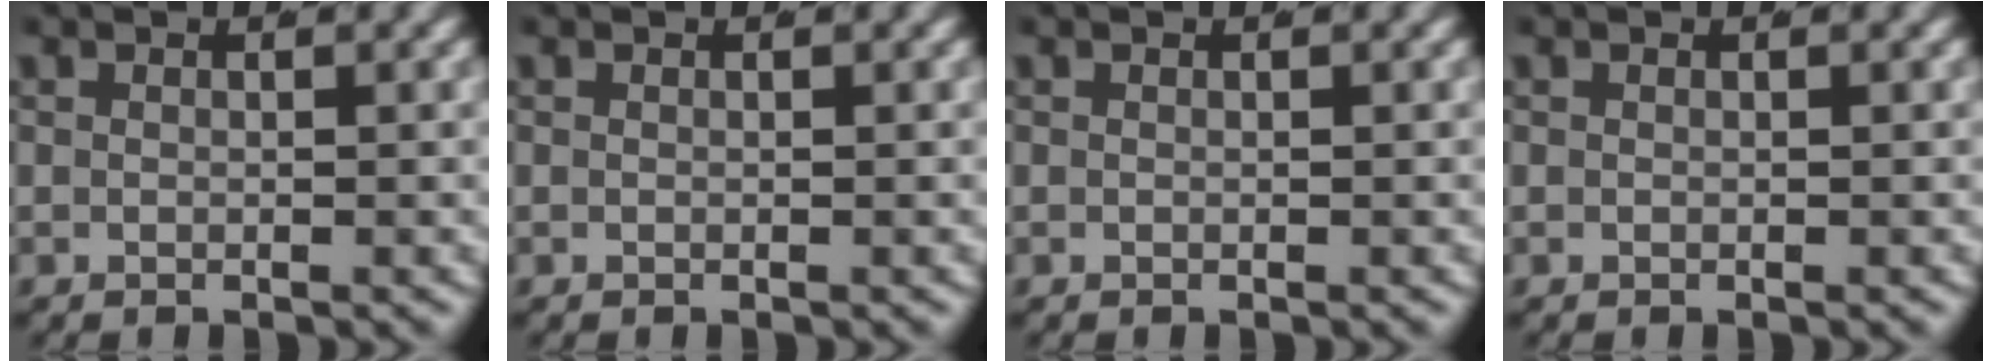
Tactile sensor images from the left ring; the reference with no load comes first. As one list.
[{"total": 0.0}, {"total": 0.0}, {"total": 0.0}]